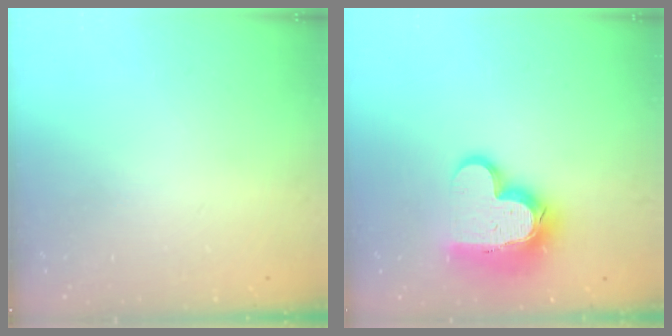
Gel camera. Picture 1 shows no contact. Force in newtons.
{"total": 16.3, "press": 16.3, "slide": 1.1}